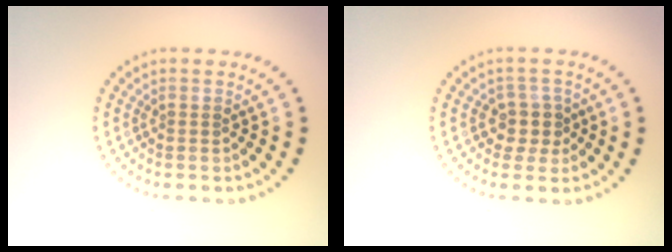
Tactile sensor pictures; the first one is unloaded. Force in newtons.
{"total": 2.4, "press": 2.0, "slide": 1.3}